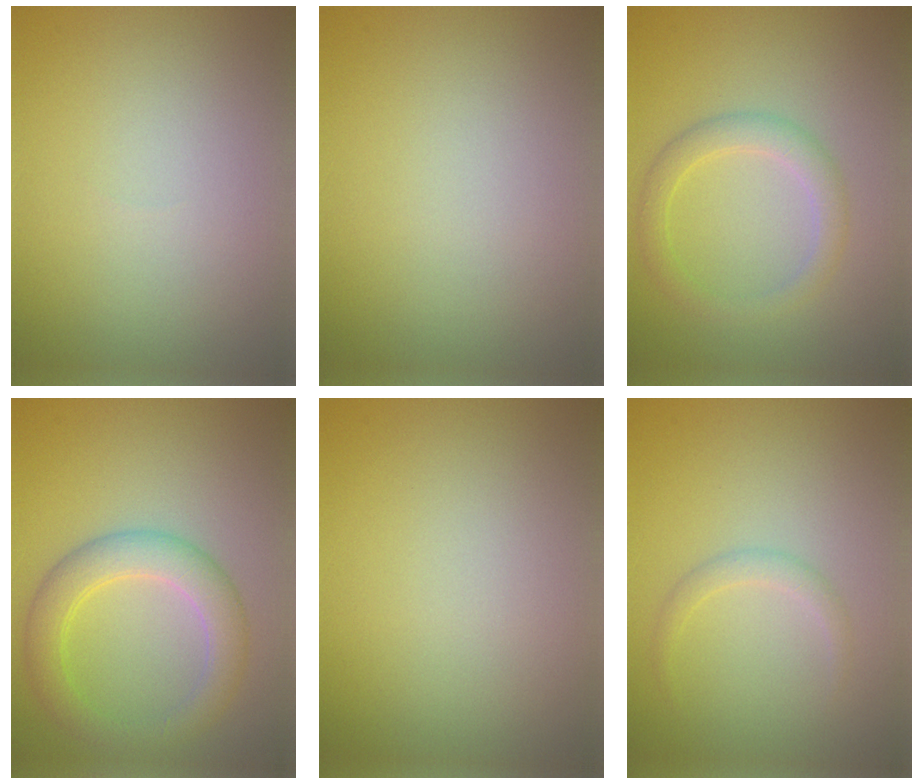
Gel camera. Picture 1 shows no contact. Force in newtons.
{"total": 0.0}
{"total": 2.6, "press": 2.6, "slide": 0.1}
{"total": 4.5, "press": 4.5, "slide": 0.1}
{"total": 0.0}
{"total": 1.2, "press": 1.2, "slide": 0.0}